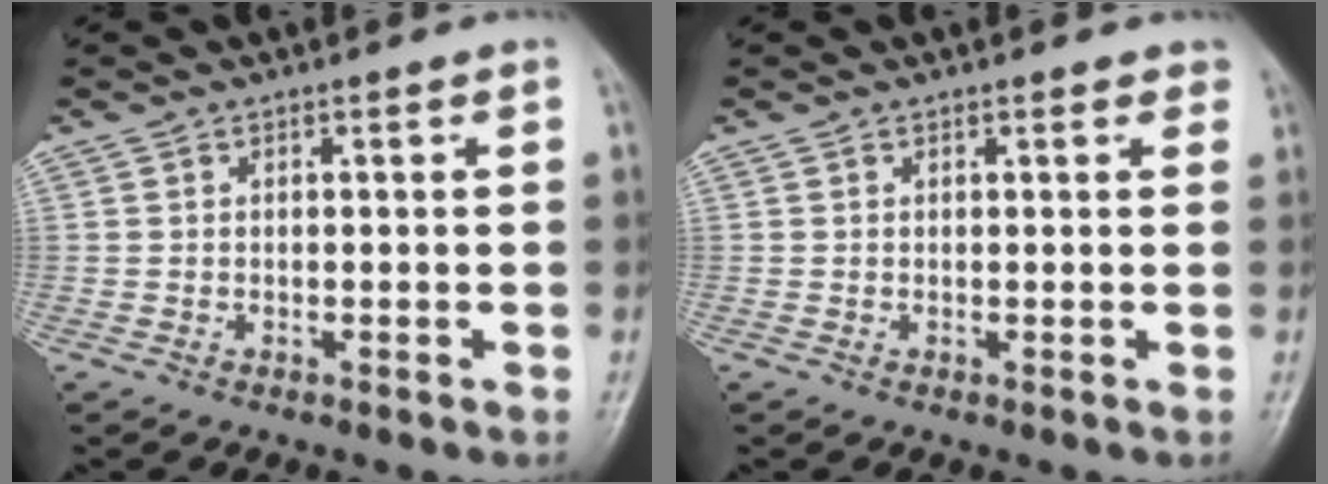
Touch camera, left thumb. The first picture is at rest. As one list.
[{"total": 1.4, "force": [1.0, 0.7, 0.8], "torque": [0.000, -0.002, 0.007]}]